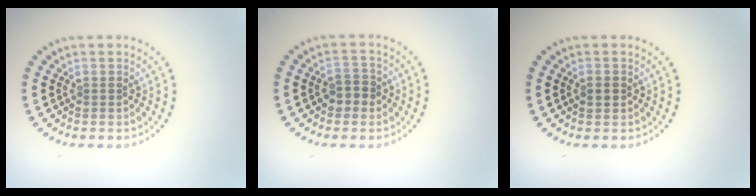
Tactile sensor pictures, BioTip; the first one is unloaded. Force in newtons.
{"total": 2.1, "press": 2.1, "slide": 0.5}
{"total": 1.5, "press": 1.5, "slide": 0.1}